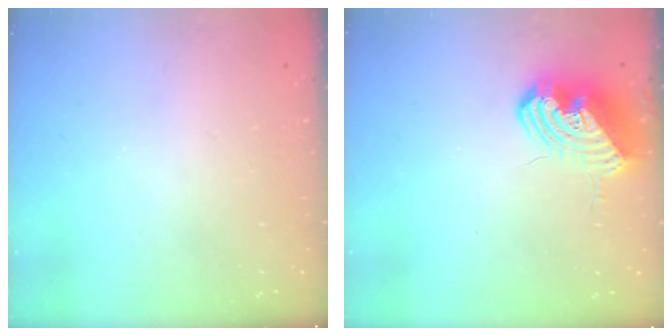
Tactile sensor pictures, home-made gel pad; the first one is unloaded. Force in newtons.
{"total": 11.6, "press": 11.4, "slide": 1.8}